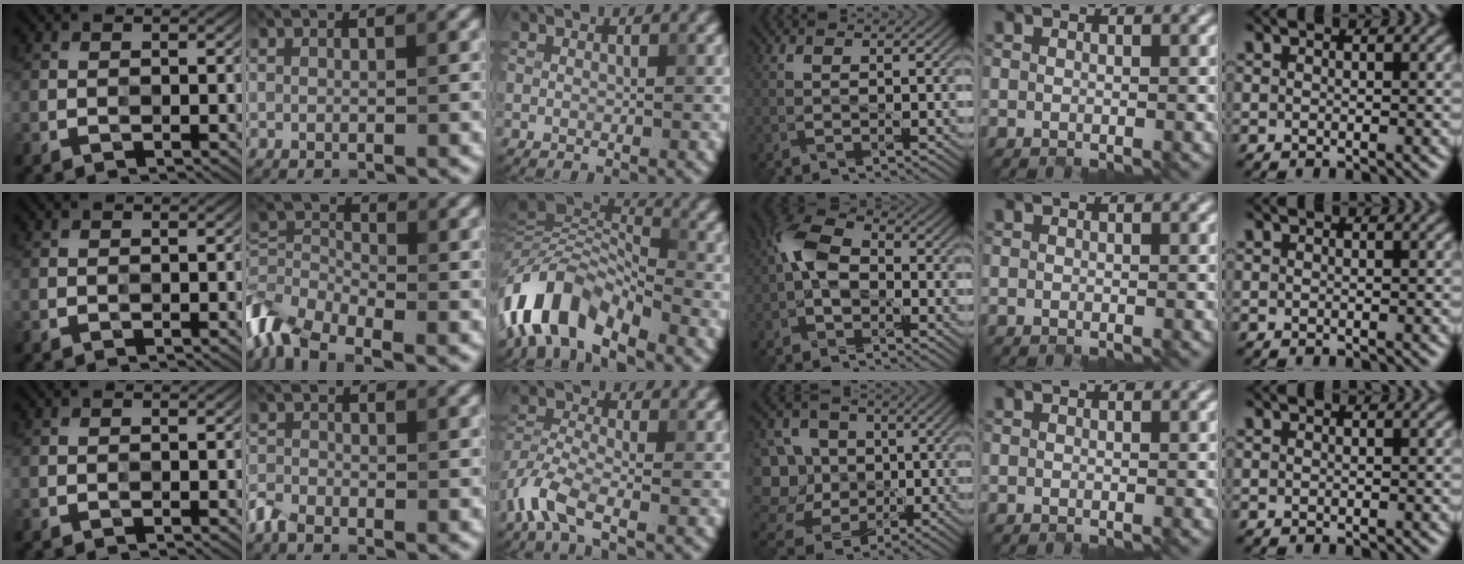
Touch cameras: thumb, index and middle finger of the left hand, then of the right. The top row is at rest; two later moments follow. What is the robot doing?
{"motion": "open", "object": "laptop"}